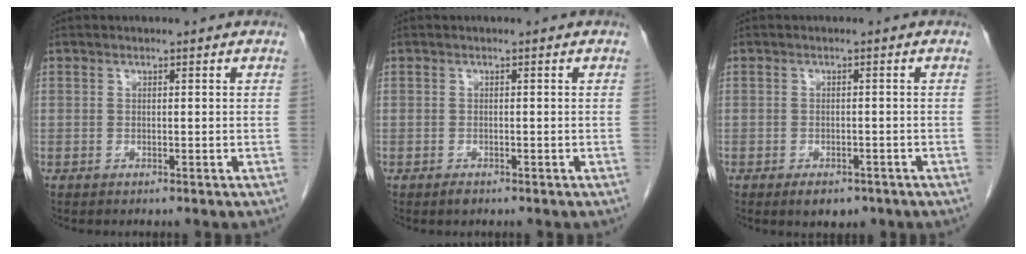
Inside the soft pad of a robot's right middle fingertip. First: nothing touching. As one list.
[{"total": 0.8, "force": [-0.6, 0.3, 0.5], "torque": [-0.009, -0.001, -0.007]}, {"total": 3.8, "force": [-2.6, 2.0, 1.9], "torque": [-0.022, -0.001, -0.030]}]